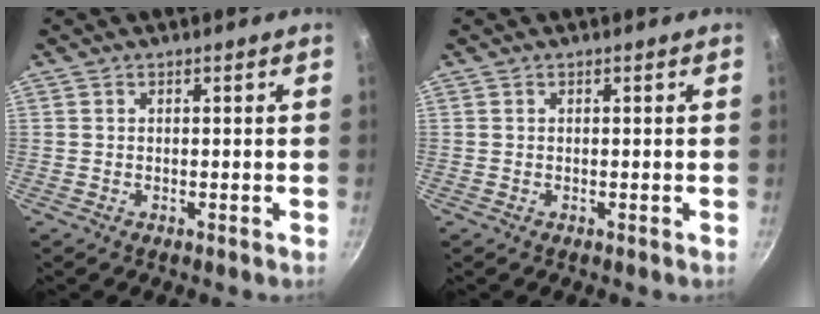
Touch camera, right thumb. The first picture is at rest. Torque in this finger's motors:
{"motor_torque": [-0.08, -0.03, 0.08, 0.08, 0.00]}